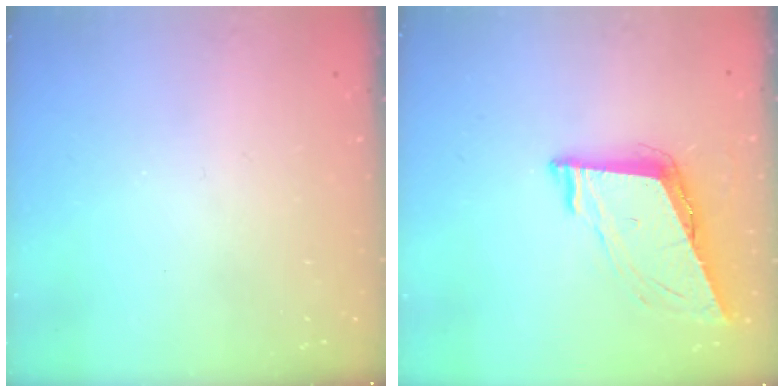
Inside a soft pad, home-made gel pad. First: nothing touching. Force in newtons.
{"total": 8.9, "press": 8.5, "slide": 2.7}